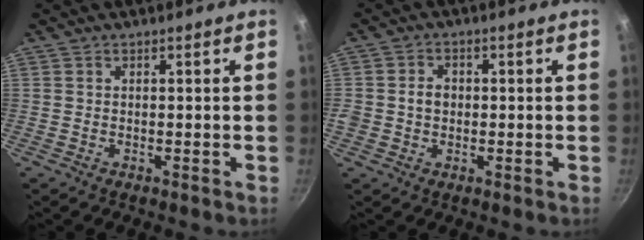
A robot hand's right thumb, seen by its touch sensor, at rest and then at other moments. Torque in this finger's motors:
{"motor_torque": [0.29, 0.80, 0.52, -0.09, 0.01]}